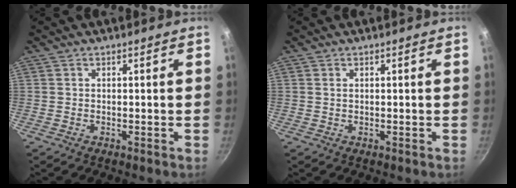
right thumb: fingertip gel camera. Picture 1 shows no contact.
{"total": 0.7, "force": [0.2, 0.4, 0.5], "torque": [-0.009, 0.001, 0.004]}